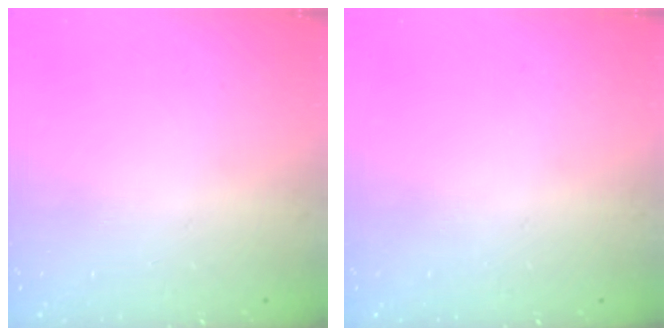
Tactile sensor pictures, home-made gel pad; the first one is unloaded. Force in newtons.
{"total": 0.0}